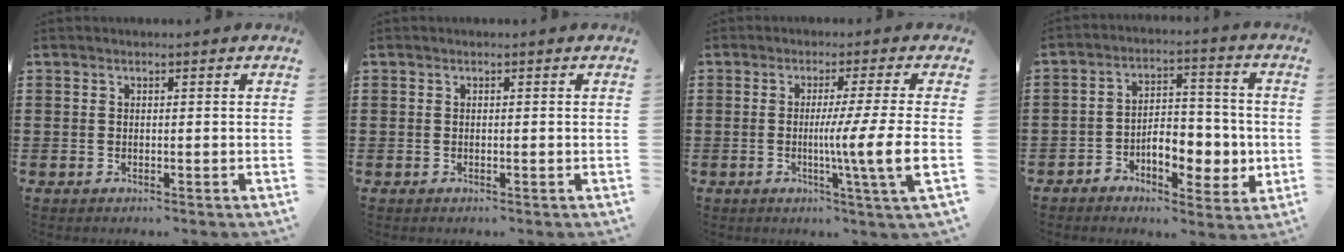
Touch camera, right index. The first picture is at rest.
{"total": 0.0}
{"total": 9.4, "force": [-1.2, -1.3, 9.2], "torque": [-0.159, -0.026, -0.030]}
{"total": 7.1, "force": [-2.5, 4.5, 4.9], "torque": [-0.072, 0.008, -0.047]}